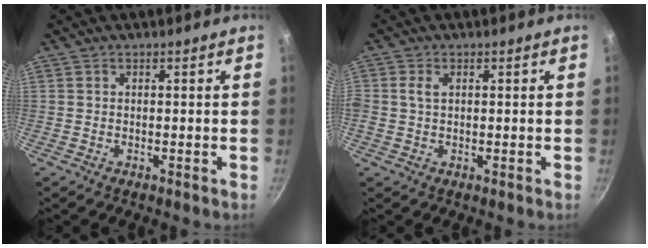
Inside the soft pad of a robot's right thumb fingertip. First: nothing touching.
{"total": 2.3, "force": [0.5, 1.5, 1.6], "torque": [-0.032, 0.005, 0.010]}